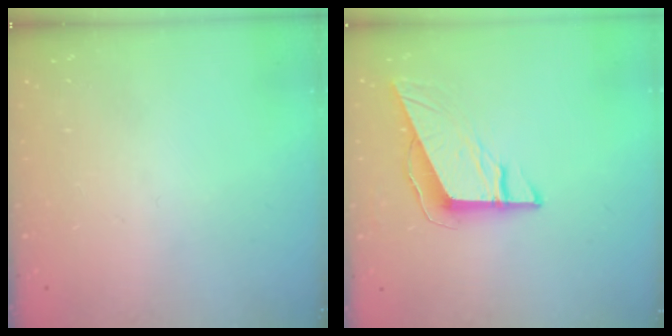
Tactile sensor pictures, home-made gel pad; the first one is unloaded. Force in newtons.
{"total": 9.6, "press": 9.5, "slide": 1.0}